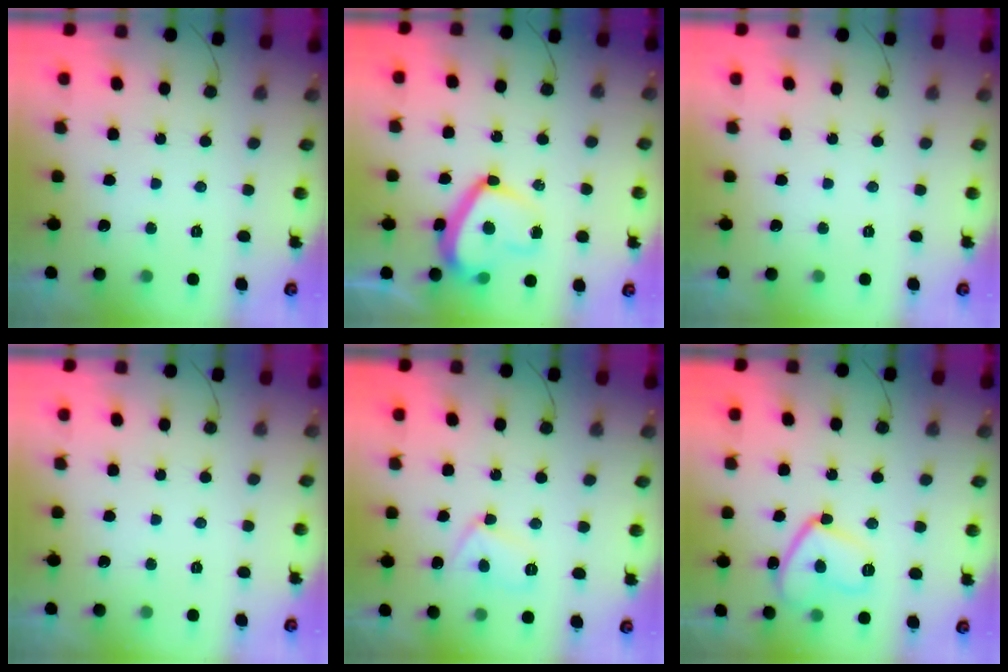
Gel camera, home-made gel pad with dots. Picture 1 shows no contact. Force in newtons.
{"total": 14.6, "press": 14.5, "slide": 1.4}
{"total": 0.0}
{"total": 0.0}
{"total": 6.5, "press": 6.5, "slide": 0.6}
{"total": 11.6, "press": 11.6, "slide": 1.0}